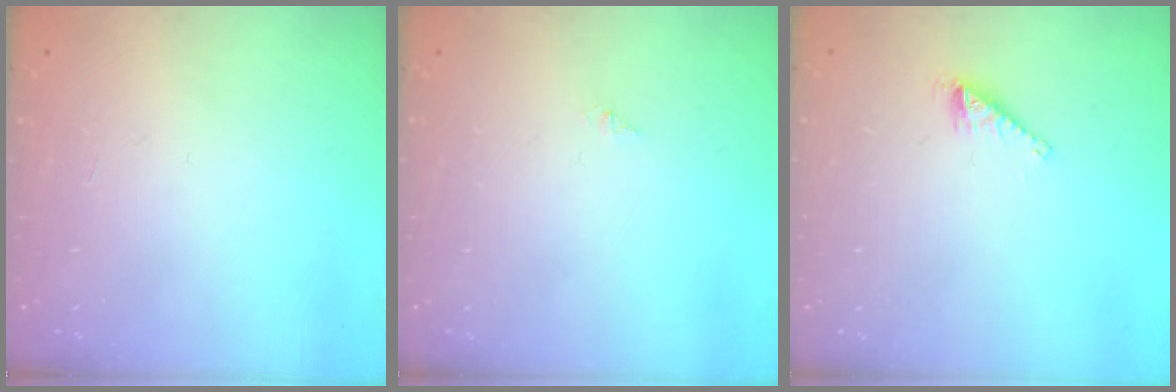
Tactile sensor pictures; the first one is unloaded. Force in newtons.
{"total": 0.0}
{"total": 1.8, "press": 1.8, "slide": 0.0}